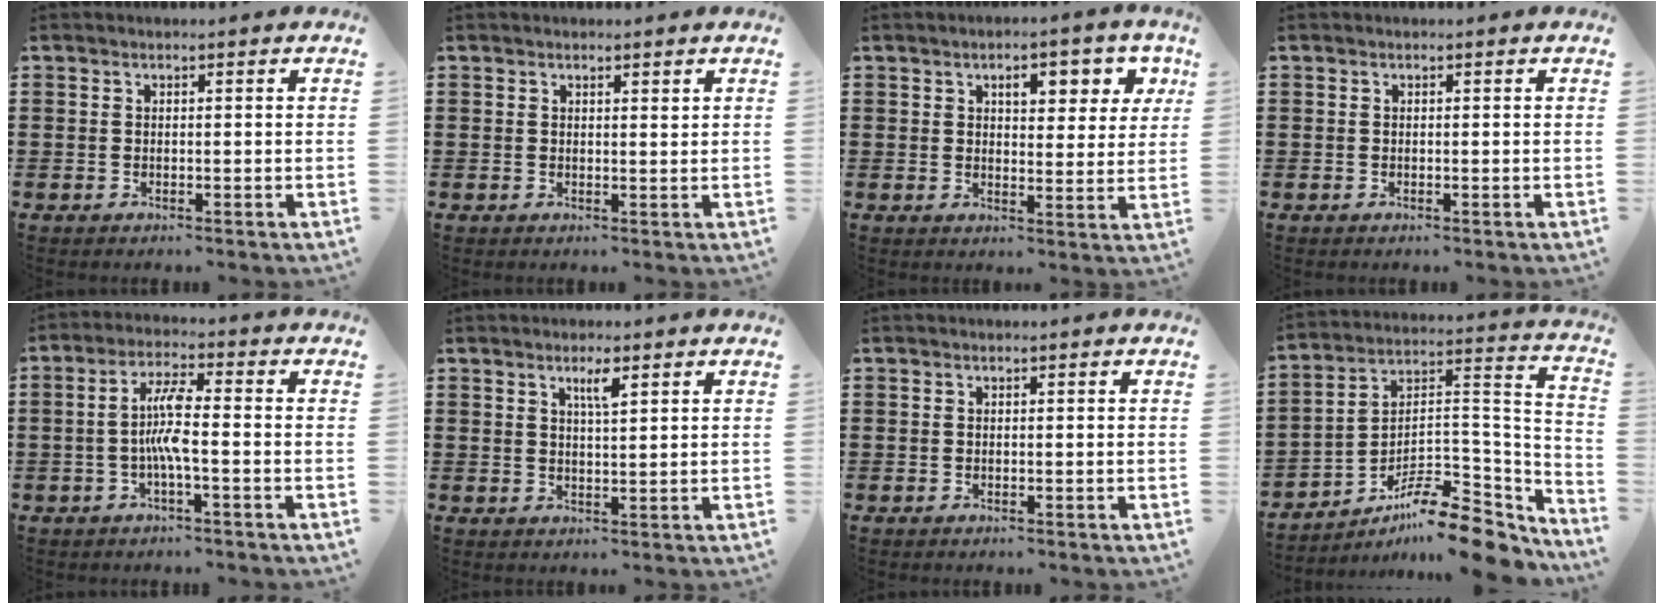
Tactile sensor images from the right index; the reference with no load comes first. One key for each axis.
{"total": 0.8, "fx": 0.7, "fy": 0.2, "fz": 0.4, "tx": -0.010, "ty": 0.000, "tz": 0.013}
{"total": 5.7, "fx": 2.7, "fy": 2.8, "fz": 4.2, "tx": -0.064, "ty": 0.000, "tz": 0.036}
{"total": 0.0}
{"total": 6.2, "fx": -1.0, "fy": 1.1, "fz": 6.0, "tx": -0.122, "ty": 0.001, "tz": -0.027}
{"total": 3.0, "fx": 1.7, "fy": 0.5, "fz": 2.4, "tx": -0.044, "ty": 0.001, "tz": 0.025}
{"total": 0.0}
{"total": 11.2, "fx": -8.7, "fy": 3.1, "fz": 6.4, "tx": -0.086, "ty": 0.015, "tz": -0.164}